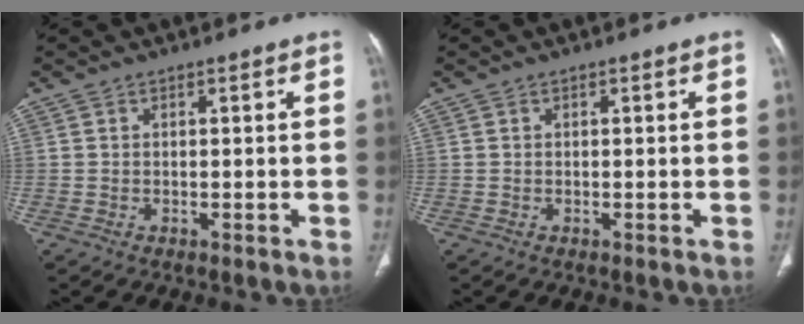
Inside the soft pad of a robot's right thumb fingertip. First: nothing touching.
{"total": 0.0}